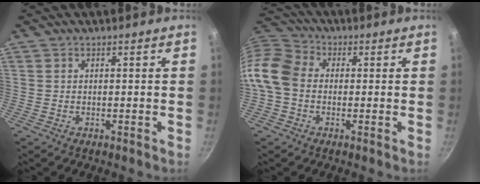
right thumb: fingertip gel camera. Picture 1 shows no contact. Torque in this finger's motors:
{"motor_torque": [0.42, 0.92, 0.67, -0.45, 0.37]}